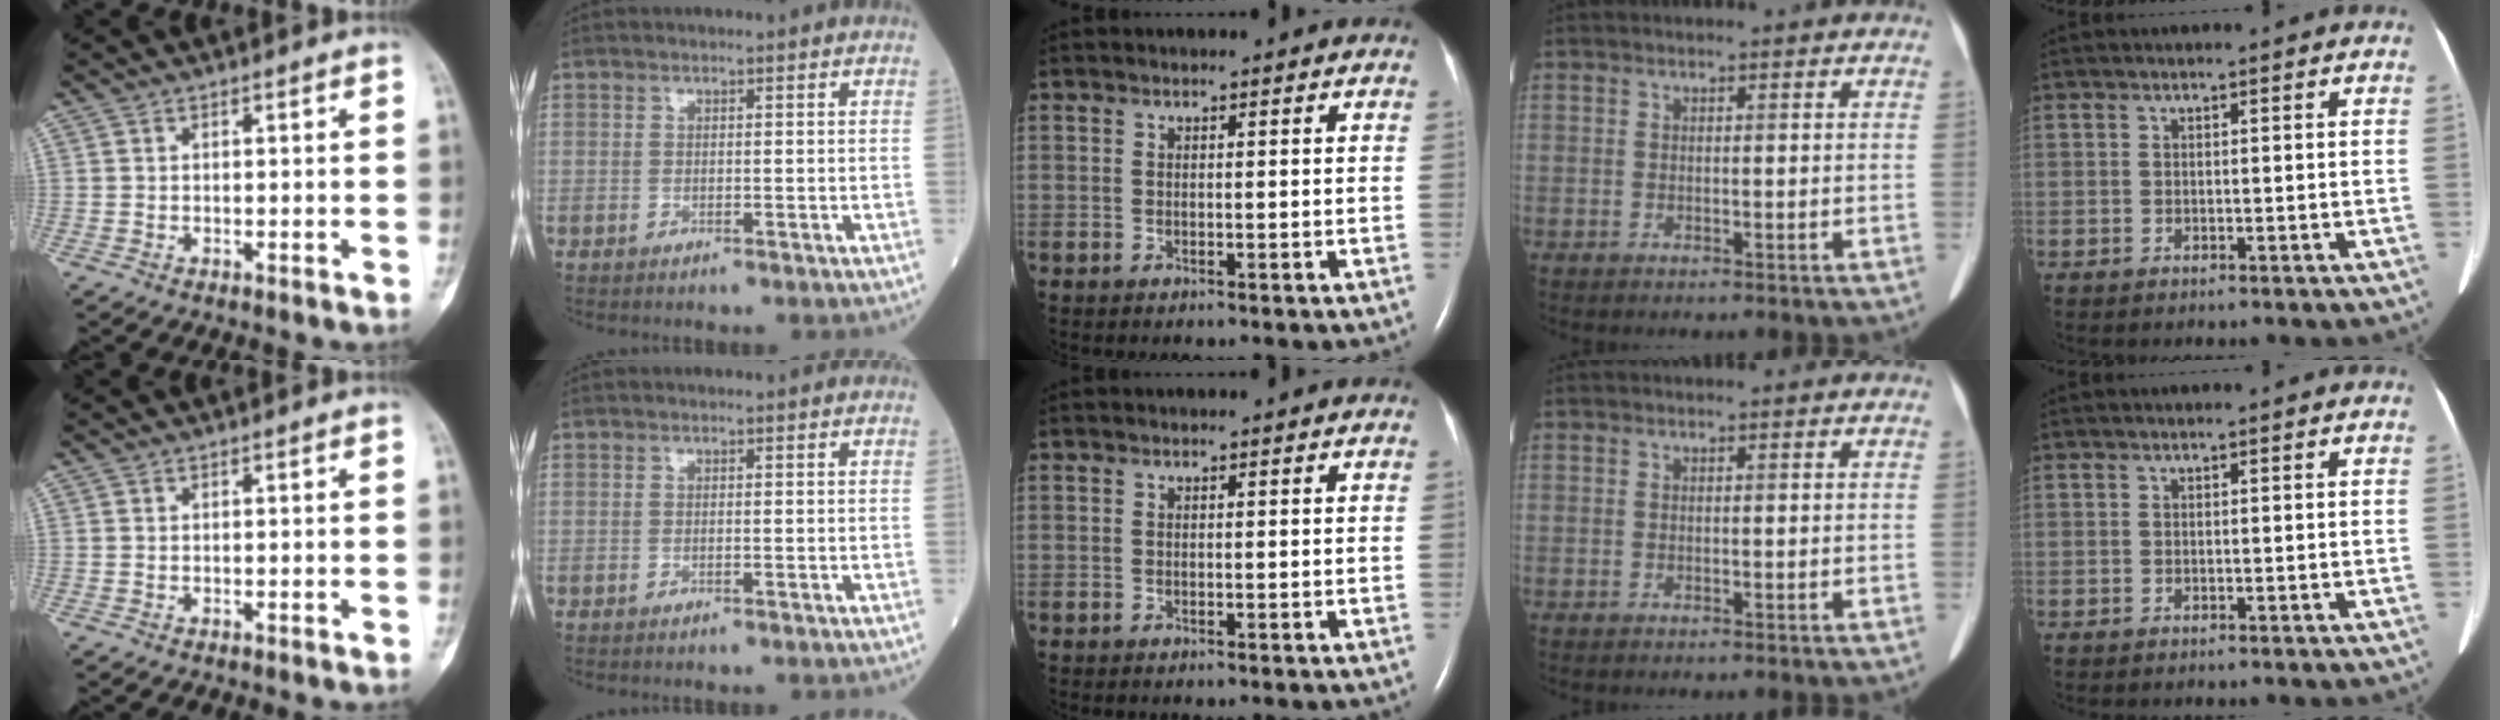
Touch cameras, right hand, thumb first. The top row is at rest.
{}